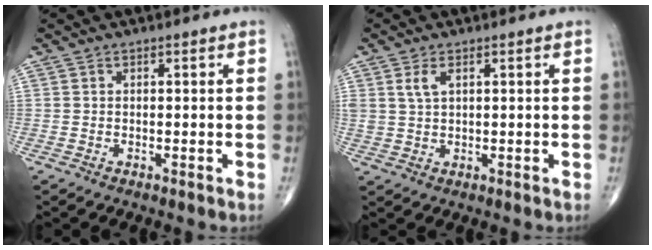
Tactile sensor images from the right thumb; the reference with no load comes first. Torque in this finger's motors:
{"motor_torque": [0.02, 0.02, 0.22, 0.19, 0.02]}